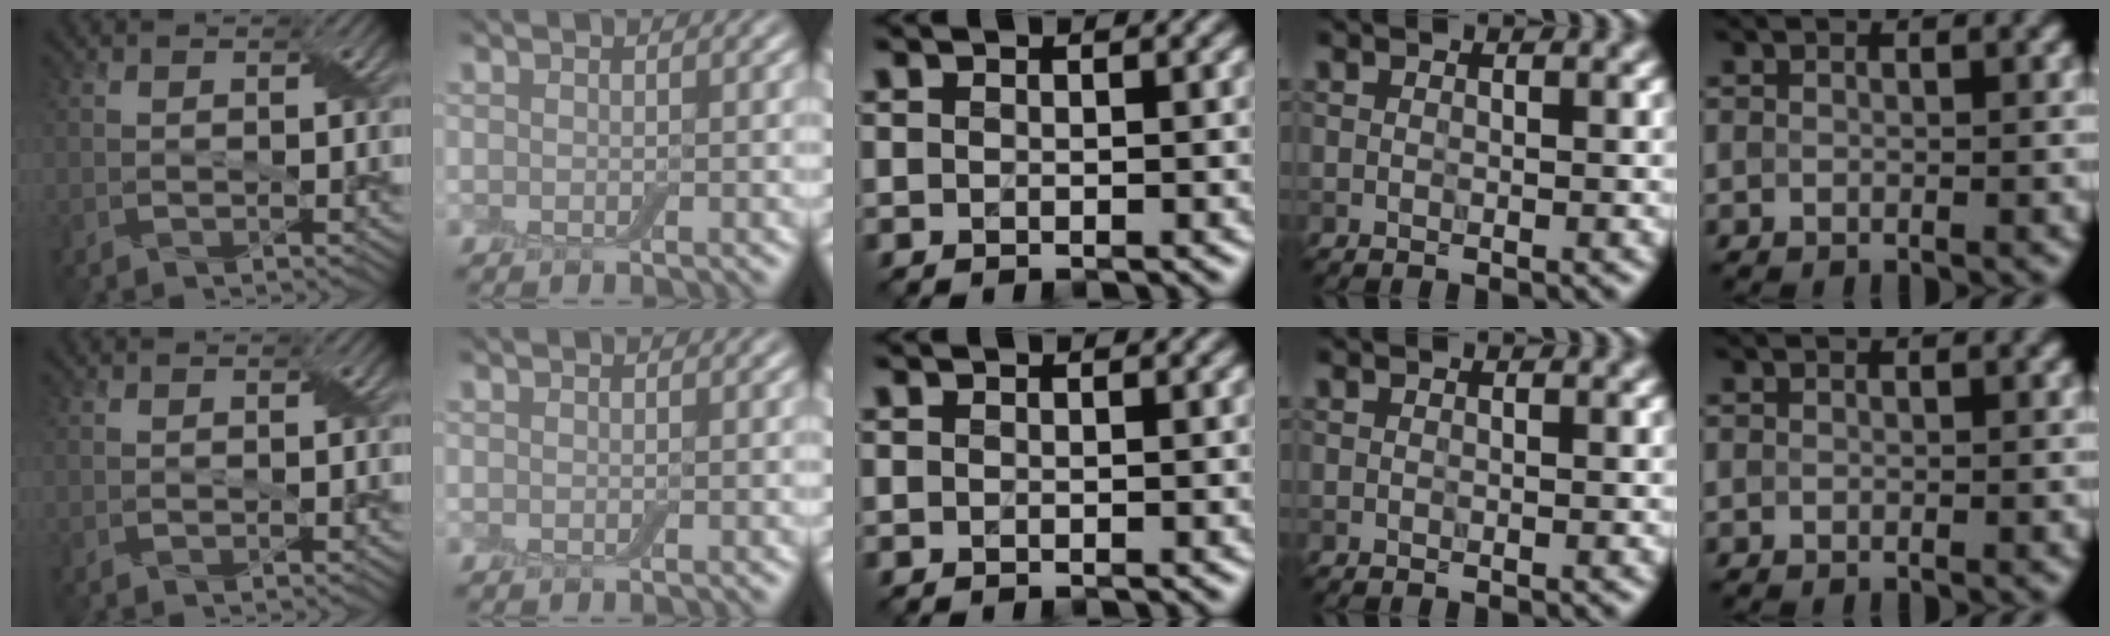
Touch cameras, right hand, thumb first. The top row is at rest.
{}